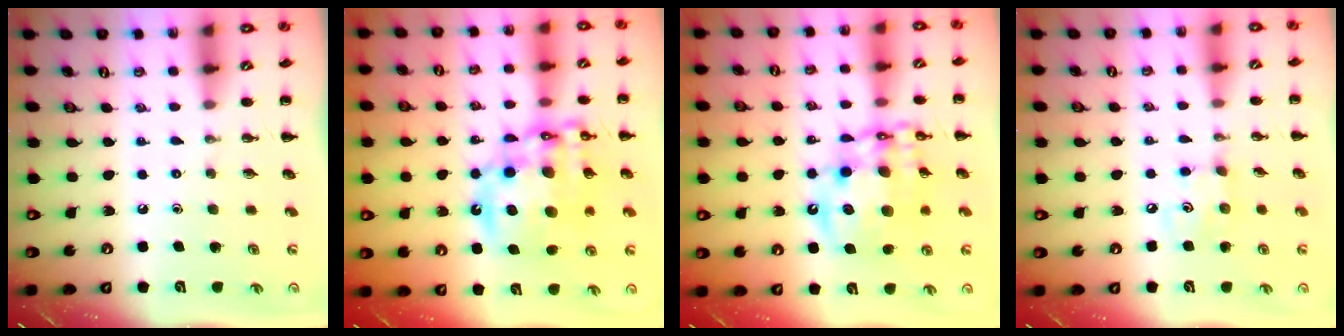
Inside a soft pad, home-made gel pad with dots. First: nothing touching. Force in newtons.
{"total": 20.4, "press": 19.9, "slide": 4.7}
{"total": 16.3, "press": 15.8, "slide": 3.7}
{"total": 4.3, "press": 4.2, "slide": 0.7}